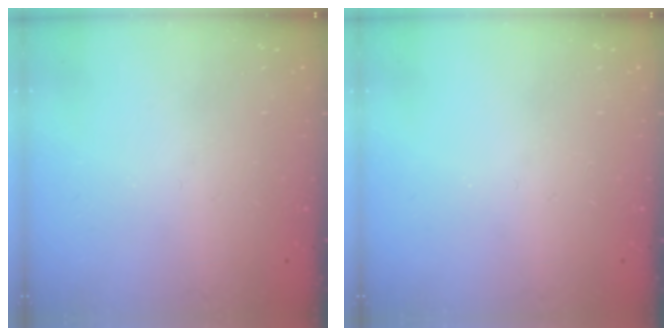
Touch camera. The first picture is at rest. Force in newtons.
{"total": 0.0}